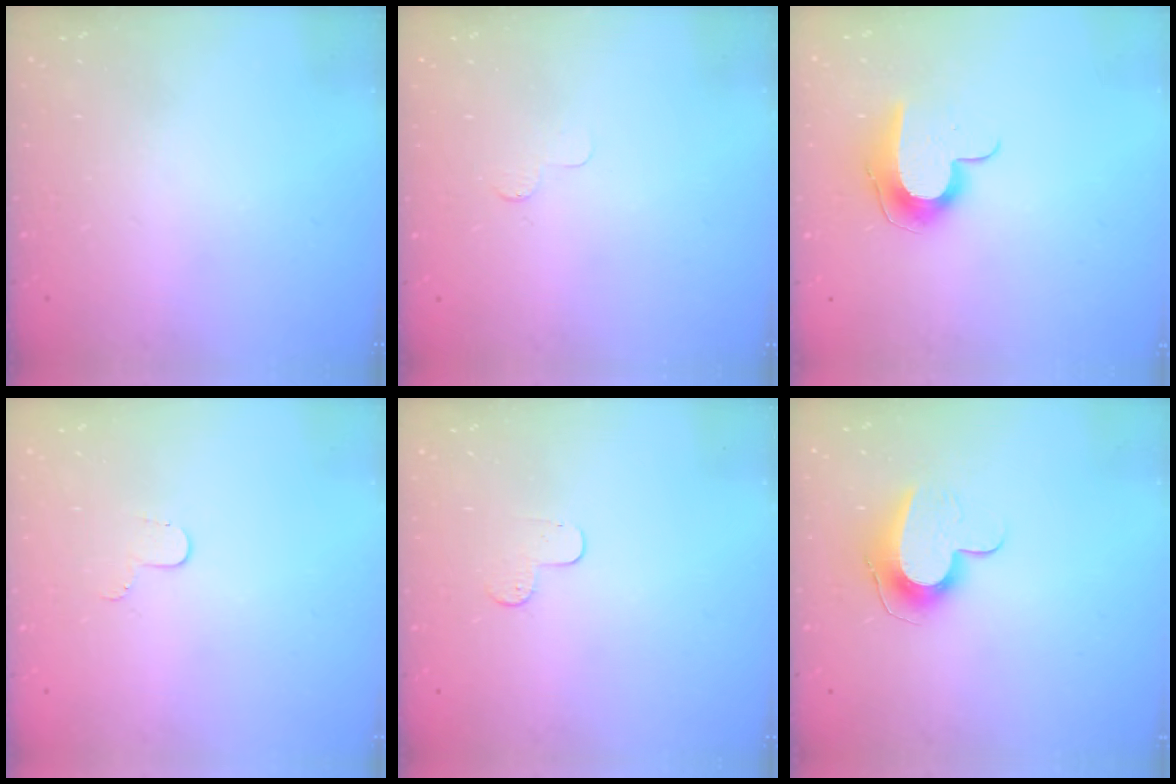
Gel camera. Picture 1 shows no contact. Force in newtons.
{"total": 2.1, "press": 2.1, "slide": 0.2}
{"total": 9.6, "press": 9.6, "slide": 0.7}
{"total": 3.2, "press": 3.2, "slide": 0.3}
{"total": 3.7, "press": 3.7, "slide": 0.4}
{"total": 10.0, "press": 9.9, "slide": 0.6}